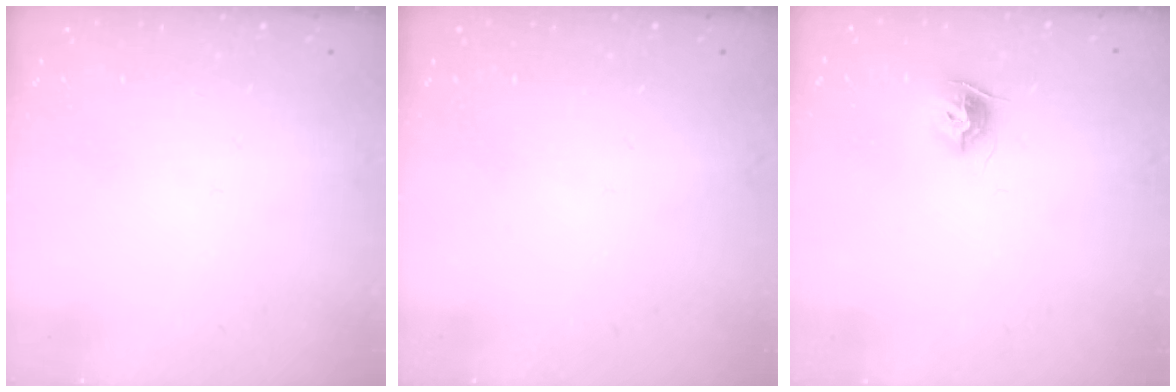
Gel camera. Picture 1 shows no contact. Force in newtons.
{"total": 0.0}
{"total": 8.0, "press": 7.9, "slide": 0.5}